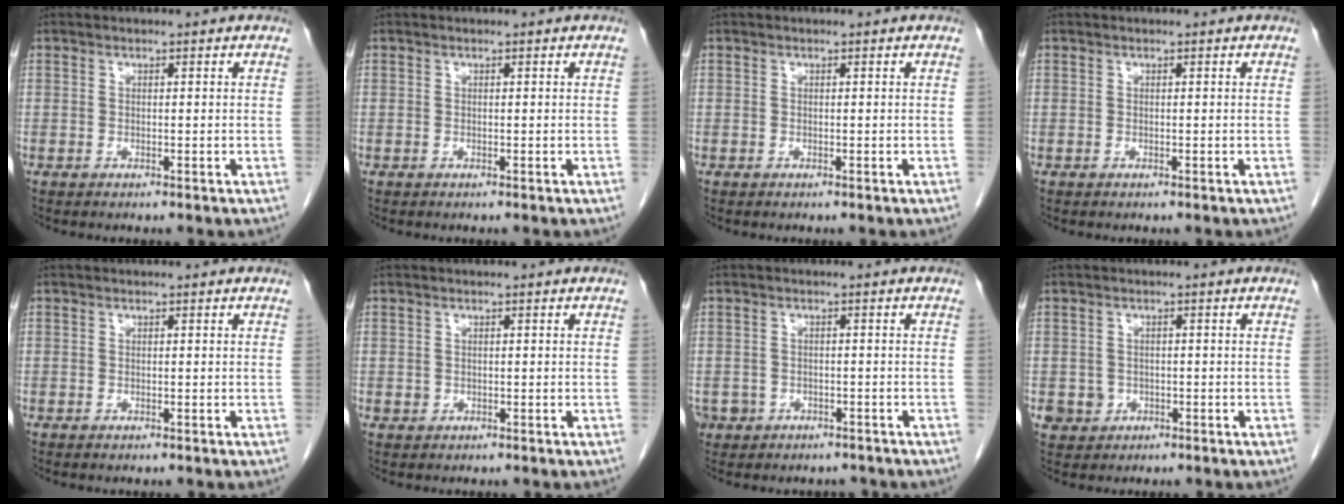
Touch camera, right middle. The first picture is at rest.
{"total": 0.0}
{"total": 0.0}
{"total": 0.0}
{"total": 0.0}
{"total": 0.7, "force": [-0.1, 0.7, 0.2], "torque": [-0.001, 0.003, 0.000]}
{"total": 5.2, "force": [-3.3, 4.0, 0.5], "torque": [-0.013, 0.014, -0.043]}
{"total": 2.8, "force": [-0.8, 2.7, 0.3], "torque": [0.001, 0.008, -0.007]}